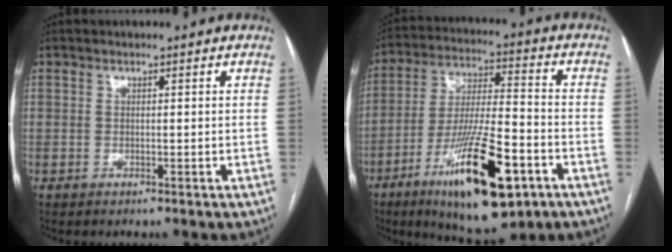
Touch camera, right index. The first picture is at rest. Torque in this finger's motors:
{"motor_torque": [1.44, -0.71, 1.00, 0.21]}